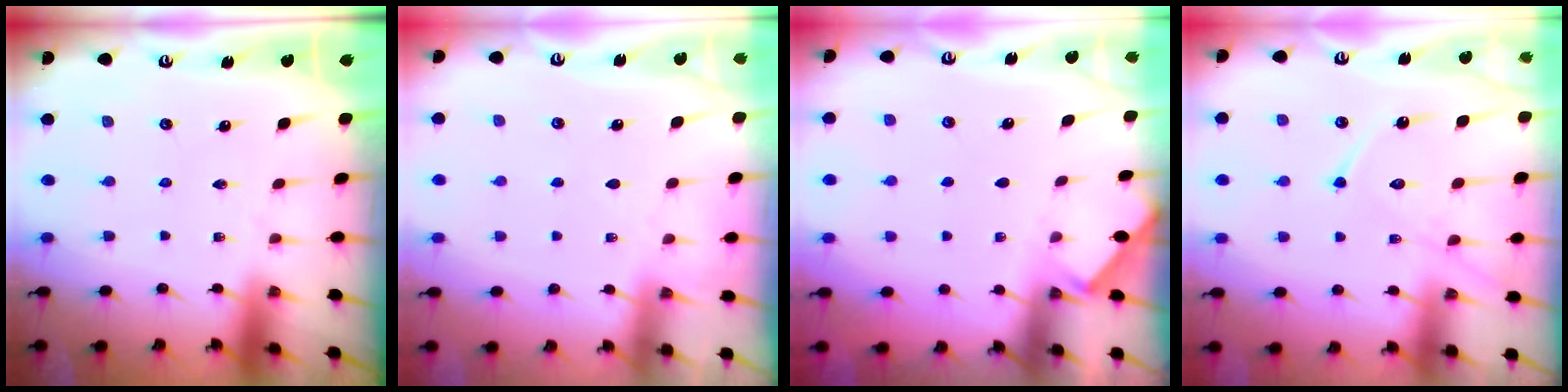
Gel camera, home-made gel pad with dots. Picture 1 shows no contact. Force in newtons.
{"total": 3.0, "press": 3.0, "slide": 0.4}
{"total": 3.2, "press": 3.1, "slide": 0.4}
{"total": 12.3, "press": 12.2, "slide": 1.2}